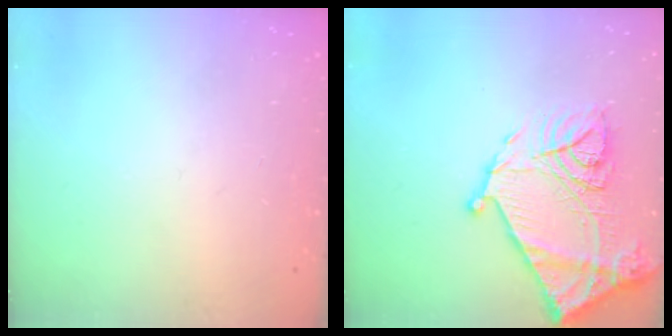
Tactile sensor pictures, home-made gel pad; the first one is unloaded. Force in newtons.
{"total": 20.6, "press": 20.5, "slide": 1.8}